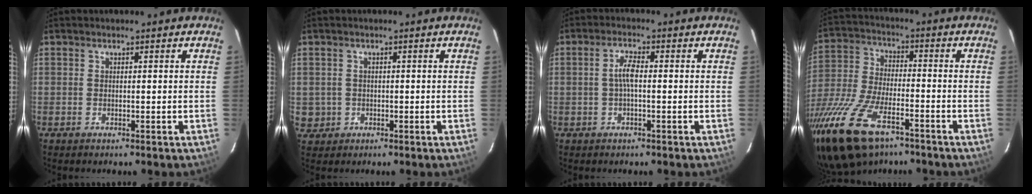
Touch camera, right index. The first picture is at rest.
{"total": 3.5, "force": [-0.4, 3.5, 0.5], "torque": [-0.009, 0.010, 0.005]}
{"total": 3.1, "force": [-0.3, 0.7, 3.0], "torque": [-0.061, 0.008, -0.005]}
{"total": 21.7, "force": [-14.0, 9.3, 13.7], "torque": [-0.310, -0.047, -0.259]}